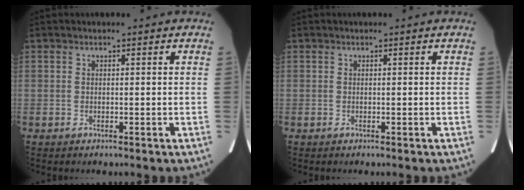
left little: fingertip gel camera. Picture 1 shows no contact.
{"total": 0.0}